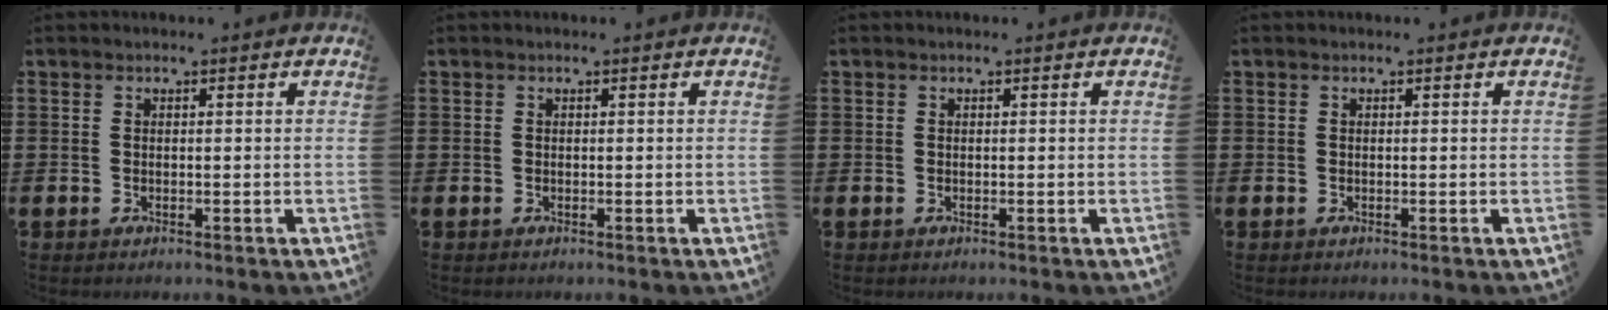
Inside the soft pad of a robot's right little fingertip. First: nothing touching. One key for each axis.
{"total": 0.0}
{"total": 0.0}
{"total": 0.0}